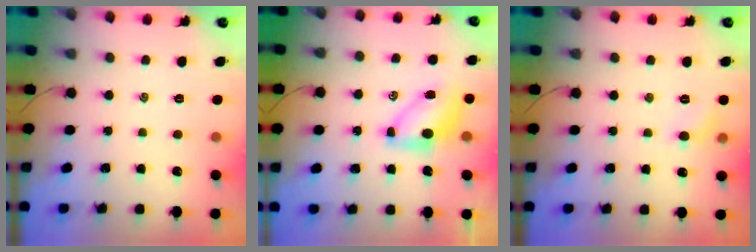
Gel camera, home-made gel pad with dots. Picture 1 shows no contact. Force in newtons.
{"total": 7.0, "press": 7.0, "slide": 0.9}
{"total": 5.9, "press": 5.5, "slide": 2.0}